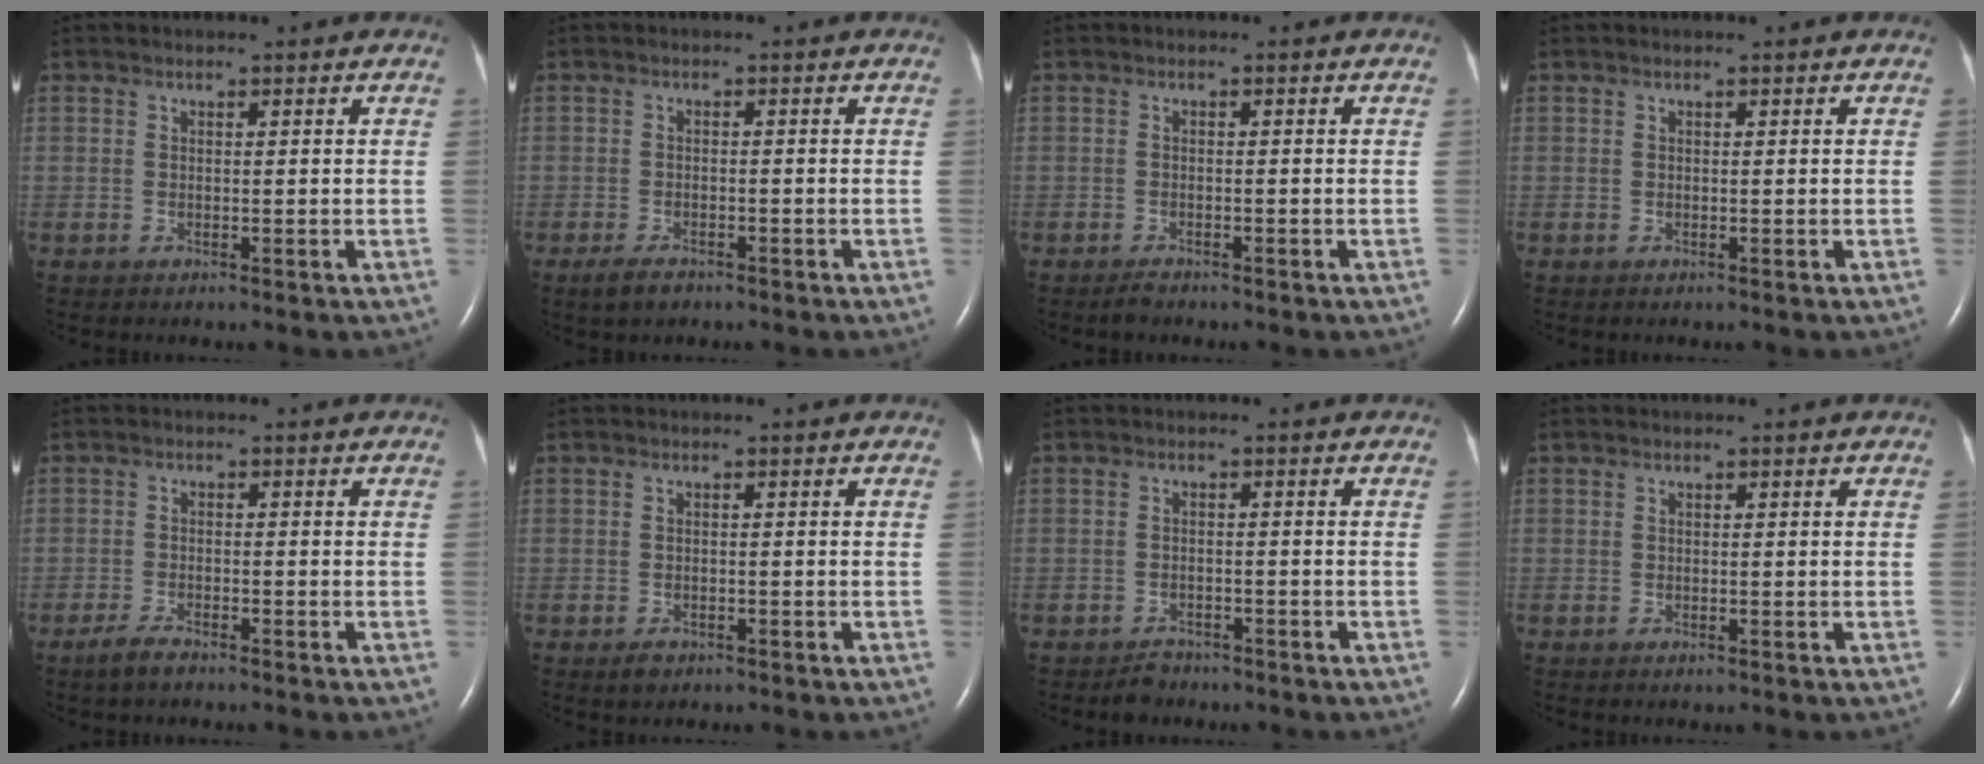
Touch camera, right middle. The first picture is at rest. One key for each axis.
{"total": 2.6, "fx": -1.9, "fy": 1.3, "fz": 1.4, "tx": -0.036, "ty": -0.003, "tz": -0.028}
{"total": 1.2, "fx": -1.1, "fy": 0.3, "fz": 0.4, "tx": -0.015, "ty": -0.003, "tz": -0.018}
{"total": 0.0}
{"total": 2.5, "fx": -2.0, "fy": 0.6, "fz": 1.4, "tx": -0.040, "ty": -0.005, "tz": -0.039}
{"total": 1.5, "fx": -0.9, "fy": 0.9, "fz": 0.6, "tx": -0.014, "ty": 0.001, "tz": -0.011}
{"total": 2.2, "fx": -1.9, "fy": 1.1, "fz": 0.2, "tx": -0.014, "ty": 0.000, "tz": -0.029}
{"total": 0.0}